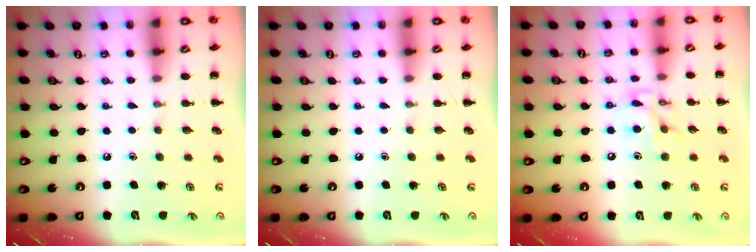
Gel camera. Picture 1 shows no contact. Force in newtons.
{"total": 0.0}
{"total": 10.2, "press": 10.2, "slide": 0.8}